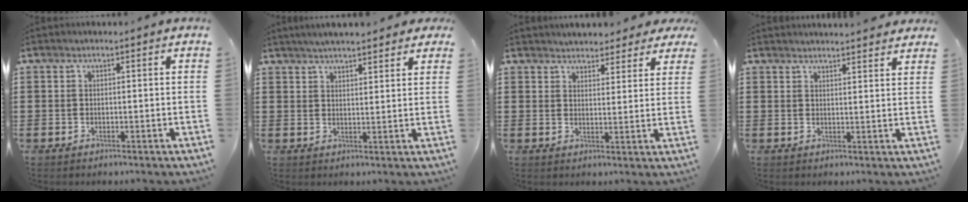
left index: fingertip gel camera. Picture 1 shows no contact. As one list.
[{"total": 3.9, "force": [3.6, 0.3, 1.5], "torque": [-0.040, -0.003, 0.066]}, {"total": 3.7, "force": [3.6, 0.8, 0.1], "torque": [-0.007, -0.012, 0.066]}, {"total": 2.4, "force": [2.4, -0.2, 0.2], "torque": [-0.011, -0.007, 0.046]}]